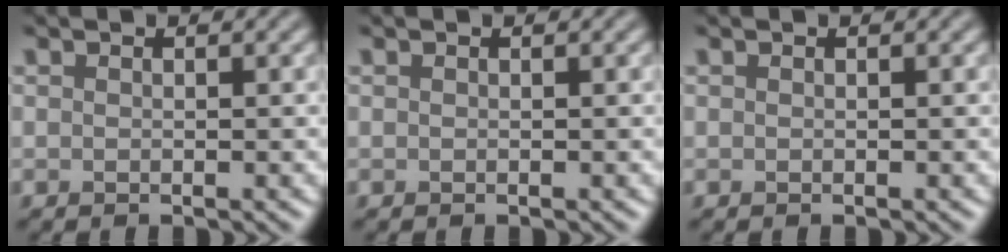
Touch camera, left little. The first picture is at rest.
{"total": 0.0}
{"total": 0.0}